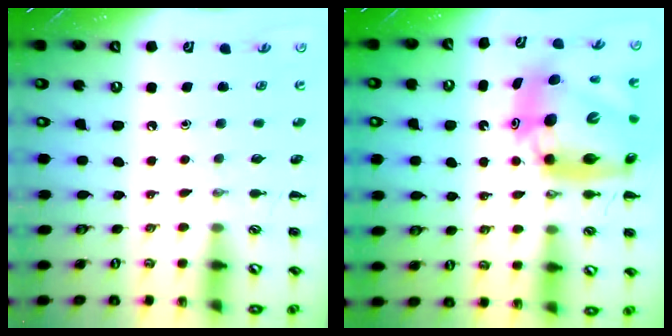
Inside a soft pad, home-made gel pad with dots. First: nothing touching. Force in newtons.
{"total": 17.4, "press": 16.7, "slide": 4.9}